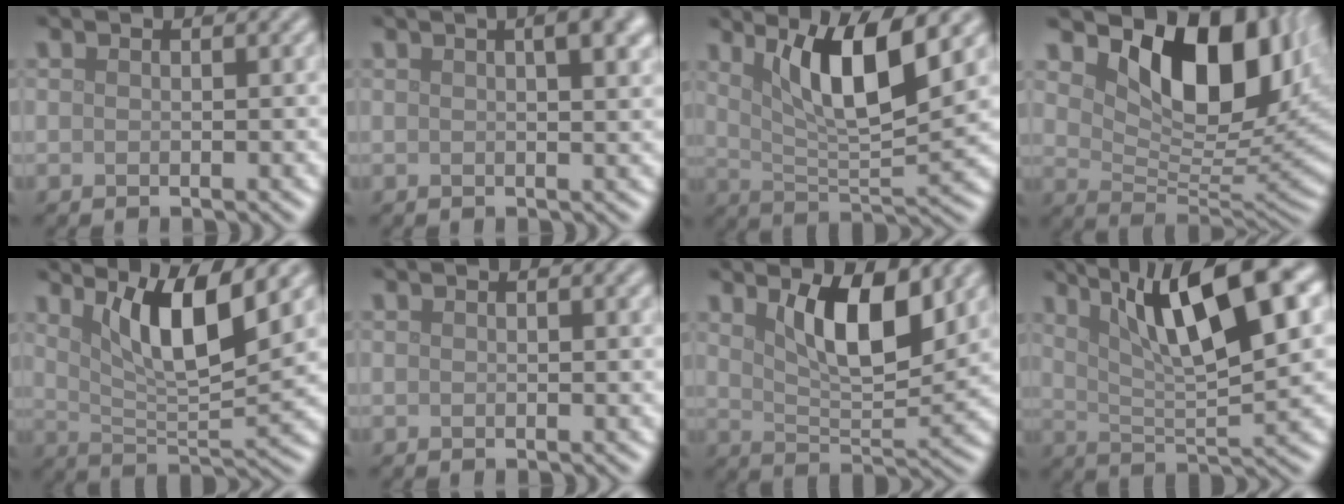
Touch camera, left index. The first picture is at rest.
{"total": 5.6, "force": [2.2, 2.3, 4.6], "torque": [-0.026, 0.029, 0.006]}
{"total": 7.5, "force": [3.4, 1.8, 6.5], "torque": [-0.107, -0.008, 0.061]}
{"total": 10.5, "force": [4.7, 5.6, 7.6], "torque": [-0.108, -0.015, 0.081]}
{"total": 7.1, "force": [3.5, 1.6, 6.0], "torque": [-0.099, -0.007, 0.063]}
{"total": 0.6, "force": [0.4, 0.1, 0.5], "torque": [-0.004, 0.004, 0.006]}
{"total": 6.6, "force": [3.0, 2.3, 5.4], "torque": [-0.096, -0.005, 0.053]}
{"total": 11.0, "force": [5.3, 2.6, 9.3], "torque": [-0.145, 0.013, 0.090]}